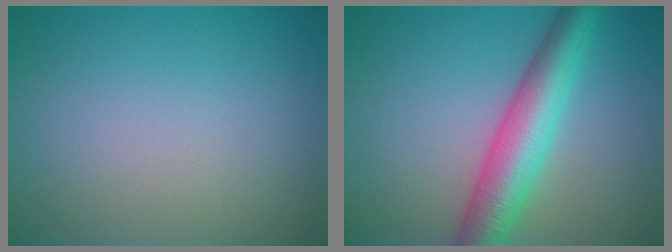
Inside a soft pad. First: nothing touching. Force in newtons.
{"total": 6.6, "press": 6.6, "slide": 0.1}